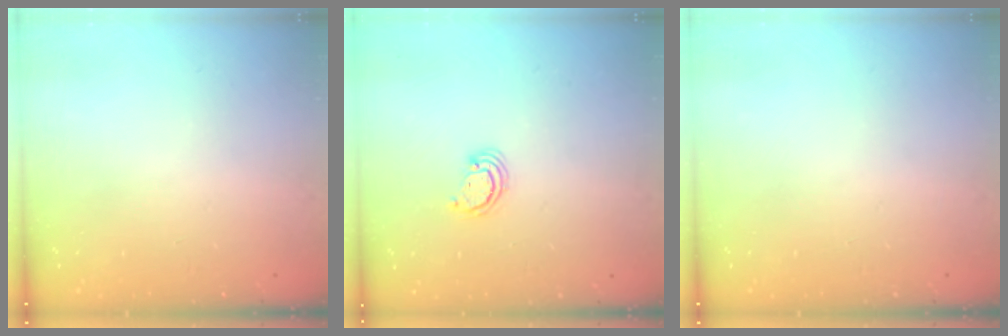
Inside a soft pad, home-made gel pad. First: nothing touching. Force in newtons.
{"total": 2.6, "press": 2.5, "slide": 0.3}
{"total": 0.0}